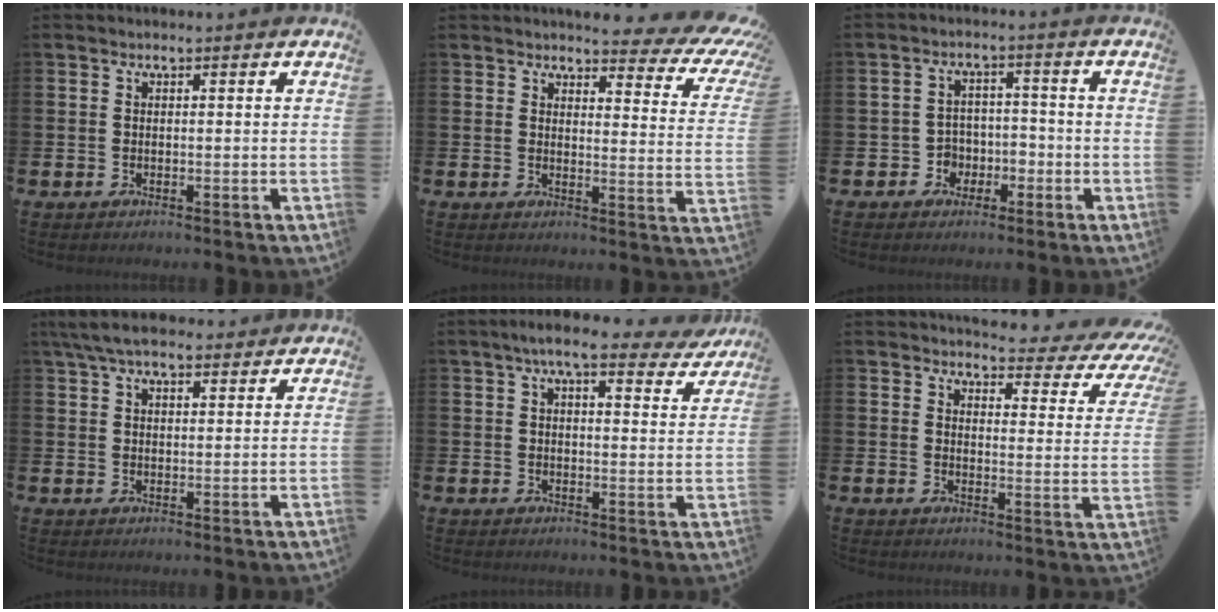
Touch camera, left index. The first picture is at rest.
{"total": 4.7, "force": [4.2, 1.5, 1.5], "torque": [-0.022, -0.039, 0.066]}
{"total": 3.5, "force": [-1.7, 3.0, 0.3], "torque": [-0.028, 0.008, -0.039]}
{"total": 5.8, "force": [5.0, 1.7, 2.3], "torque": [-0.056, -0.010, 0.093]}
{"total": 7.2, "force": [6.1, 1.4, 3.6], "torque": [-0.068, -0.016, 0.106]}
{"total": 3.5, "force": [3.2, 1.1, 0.9], "torque": [-0.017, -0.036, 0.044]}